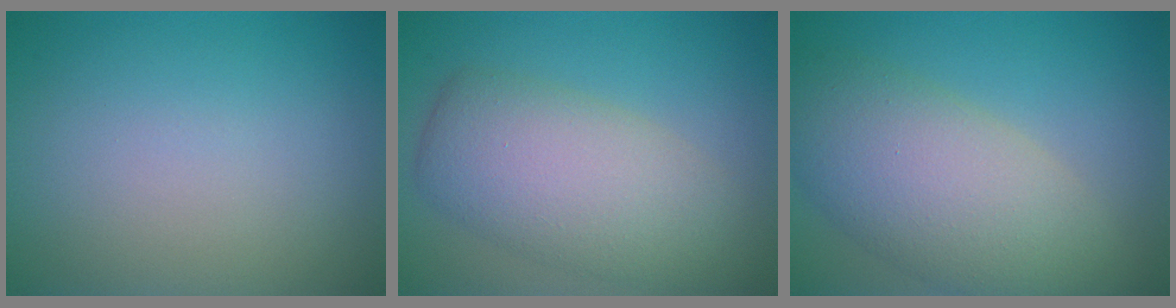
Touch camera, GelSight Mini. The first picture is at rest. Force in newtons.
{"total": 7.2, "press": 7.2, "slide": 0.6}
{"total": 8.5, "press": 8.5, "slide": 0.5}